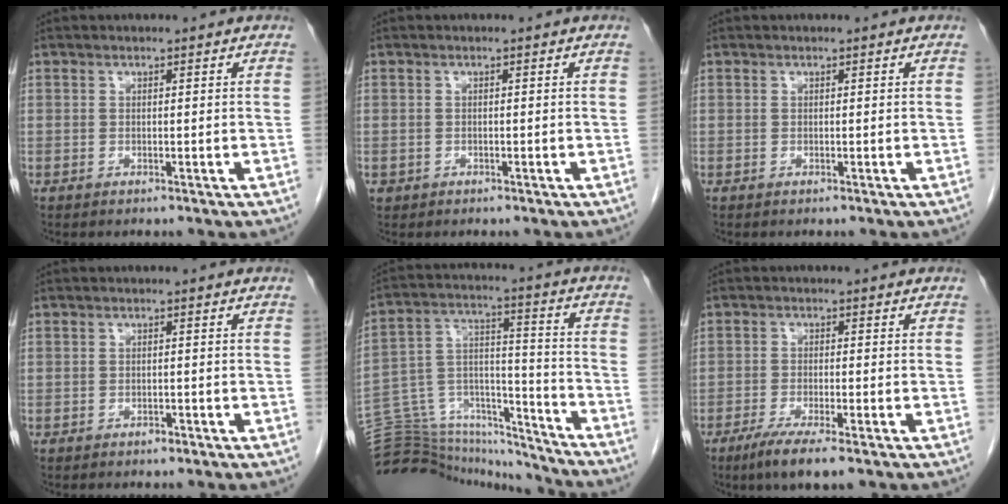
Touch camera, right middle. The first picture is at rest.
{"total": 0.8, "force": [-0.3, 0.7, 0.1], "torque": [-0.004, 0.005, -0.002]}
{"total": 0.0}
{"total": 0.7, "force": [-0.6, 0.3, 0.4], "torque": [-0.010, 0.000, -0.008]}
{"total": 23.8, "force": [-22.9, 4.4, 4.7], "torque": [-0.128, 0.031, -0.355]}
{"total": 6.4, "force": [-4.2, 0.5, 4.9], "torque": [-0.087, -0.018, -0.068]}